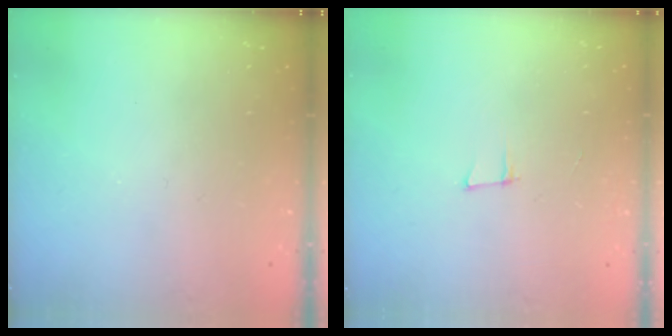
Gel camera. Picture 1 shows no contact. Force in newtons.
{"total": 5.8, "press": 5.1, "slide": 2.8}